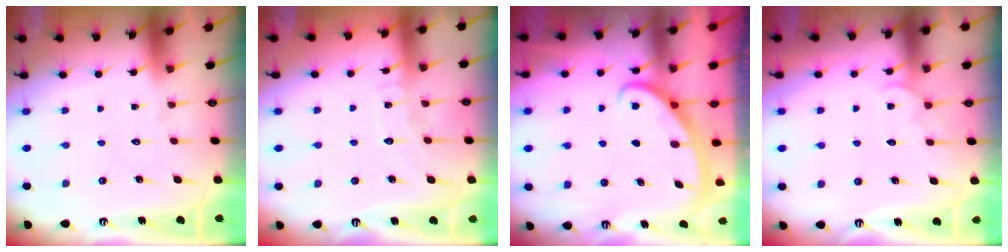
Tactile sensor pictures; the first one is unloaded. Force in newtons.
{"total": 5.9, "press": 5.9, "slide": 0.6}
{"total": 2.8, "press": 2.8, "slide": 0.3}
{"total": 6.6, "press": 6.6, "slide": 0.5}